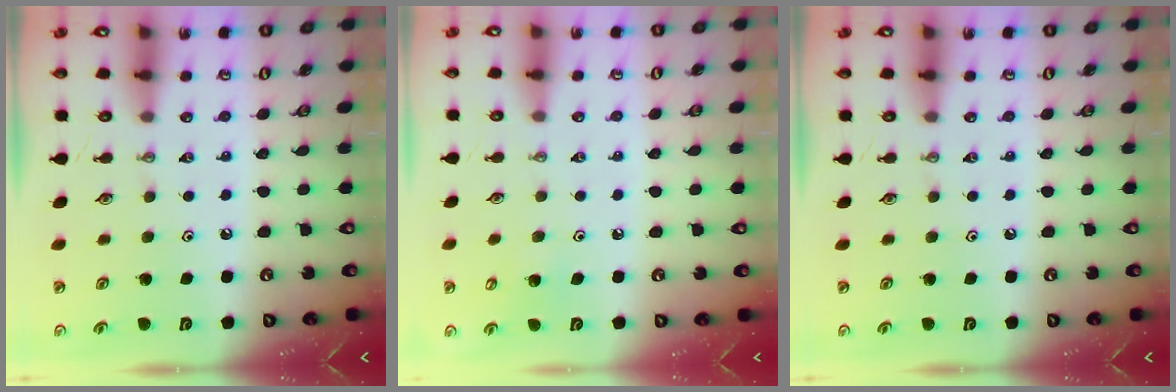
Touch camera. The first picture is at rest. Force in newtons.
{"total": 5.1, "press": 5.1, "slide": 0.6}
{"total": 0.0}